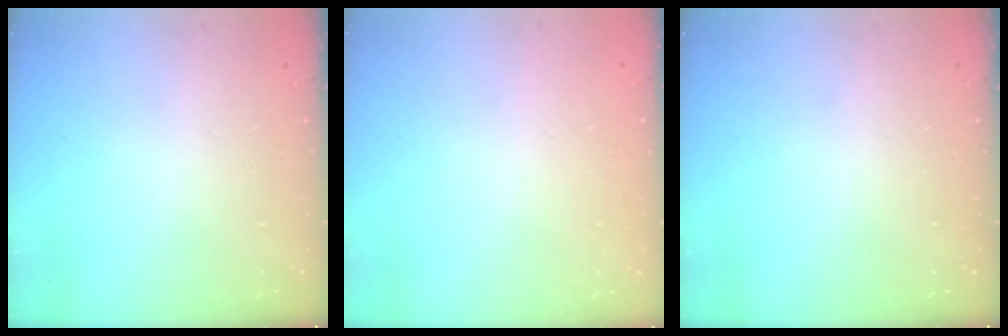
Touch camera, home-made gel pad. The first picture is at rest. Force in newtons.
{"total": 0.0}
{"total": 0.0}